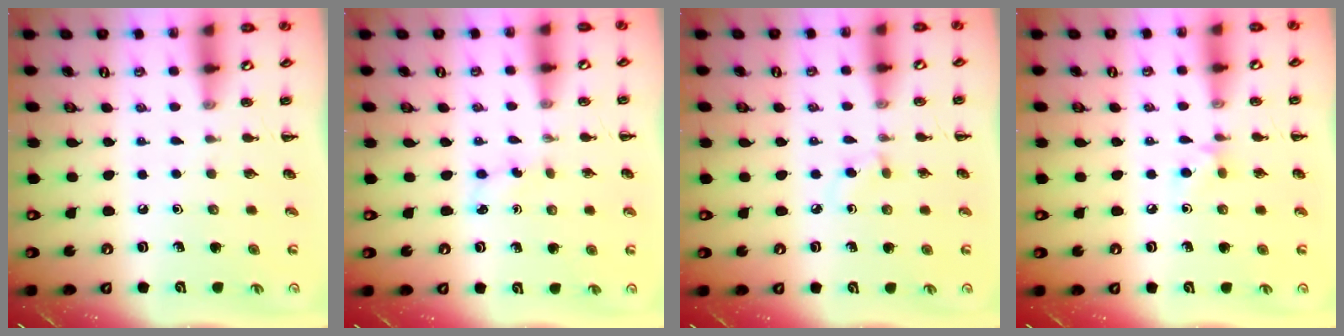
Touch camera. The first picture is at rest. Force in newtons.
{"total": 2.6, "press": 2.5, "slide": 0.8}
{"total": 1.8, "press": 1.6, "slide": 0.8}
{"total": 5.0, "press": 4.7, "slide": 1.7}